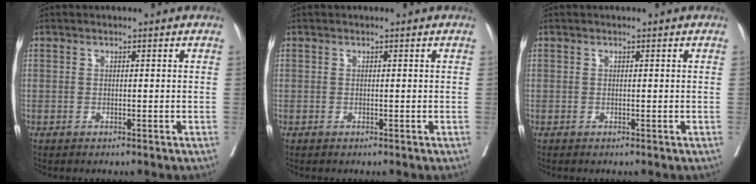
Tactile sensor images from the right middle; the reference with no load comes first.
{"total": 0.0}
{"total": 0.0}